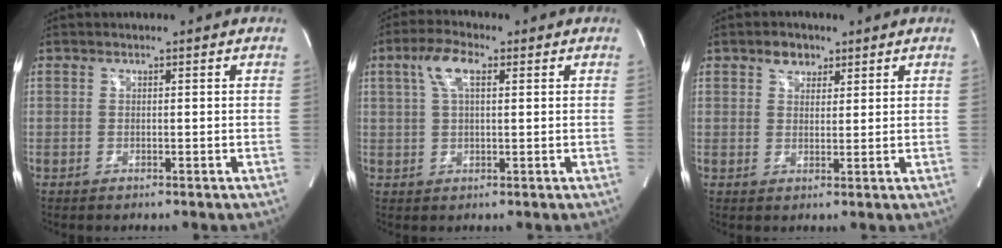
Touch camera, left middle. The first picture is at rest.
{"total": 5.5, "force": [2.2, 1.7, 4.7], "torque": [-0.102, 0.018, 0.043]}
{"total": 3.2, "force": [2.0, 2.1, 1.2], "torque": [-0.021, 0.009, 0.035]}